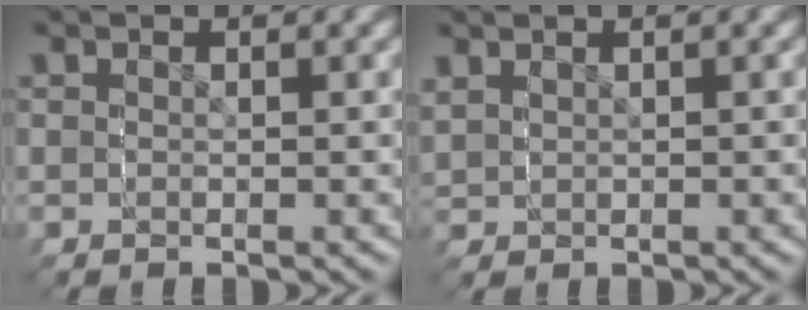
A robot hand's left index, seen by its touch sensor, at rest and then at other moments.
{"total": 0.9, "force": [0.5, 0.7, -0.3], "torque": [-0.004, 0.000, 0.012]}